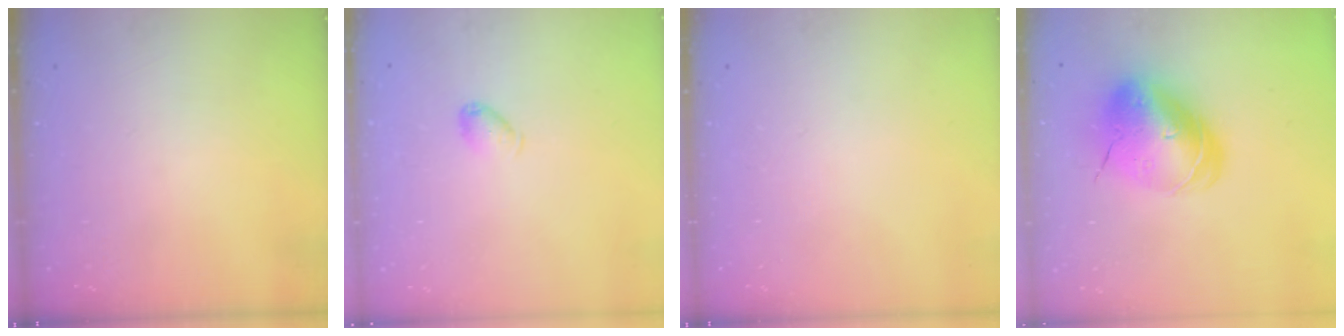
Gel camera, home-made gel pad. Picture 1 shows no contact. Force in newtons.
{"total": 5.2, "press": 5.1, "slide": 0.9}
{"total": 0.0}
{"total": 12.9, "press": 12.6, "slide": 2.5}